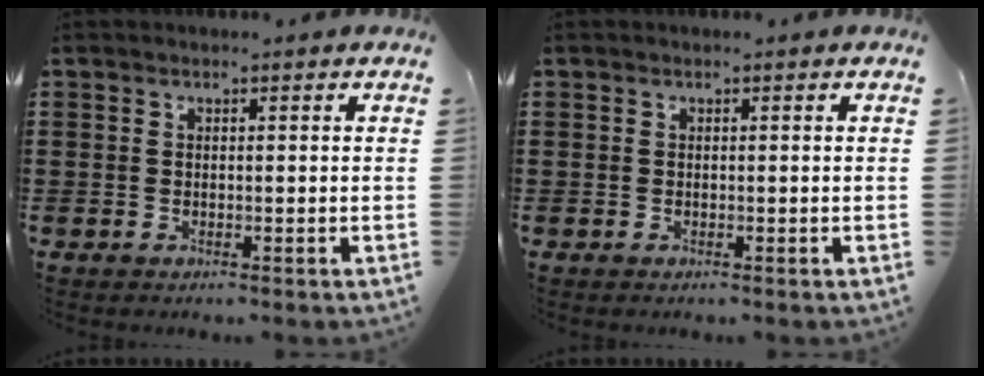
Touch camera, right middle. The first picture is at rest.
{"total": 0.0}